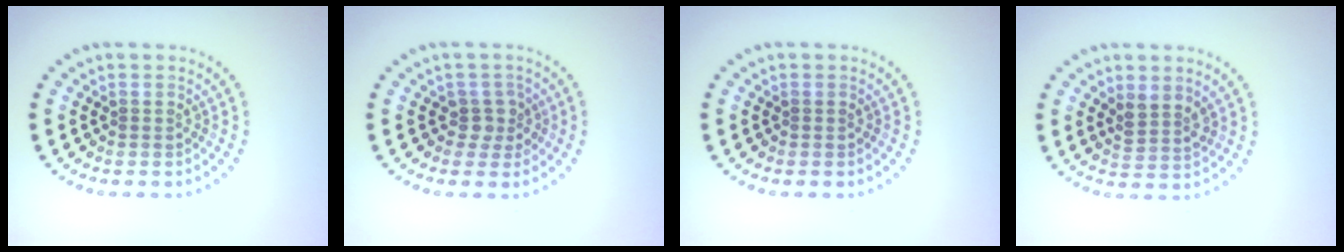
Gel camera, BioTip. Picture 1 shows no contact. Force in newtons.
{"total": 1.7, "press": 1.4, "slide": 1.0}
{"total": 0.0}
{"total": 2.2, "press": 1.7, "slide": 1.3}